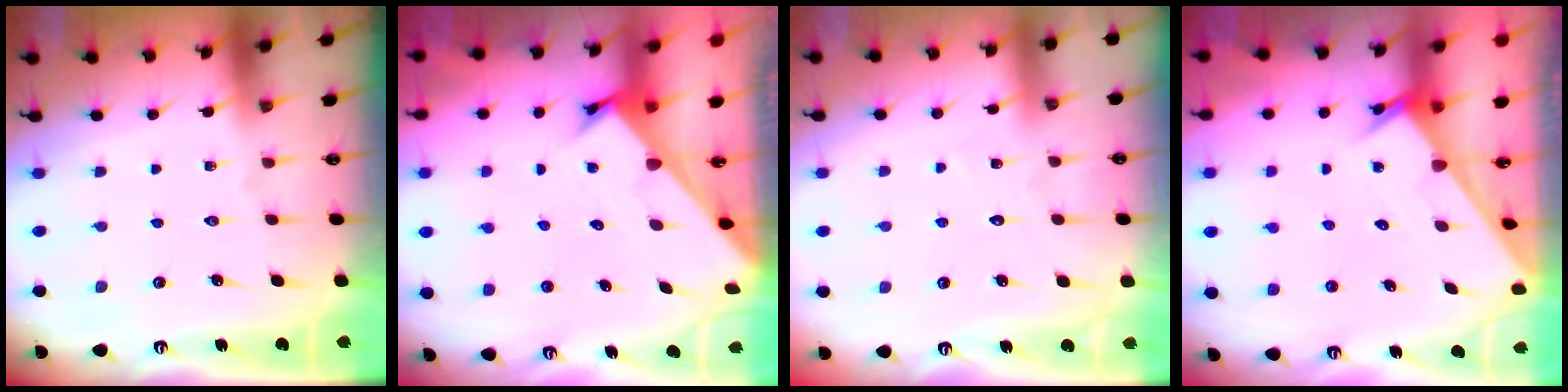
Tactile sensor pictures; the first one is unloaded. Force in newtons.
{"total": 2.4, "press": 2.4, "slide": 0.2}
{"total": 3.7, "press": 3.7, "slide": 0.2}
{"total": 2.1, "press": 2.1, "slide": 0.1}